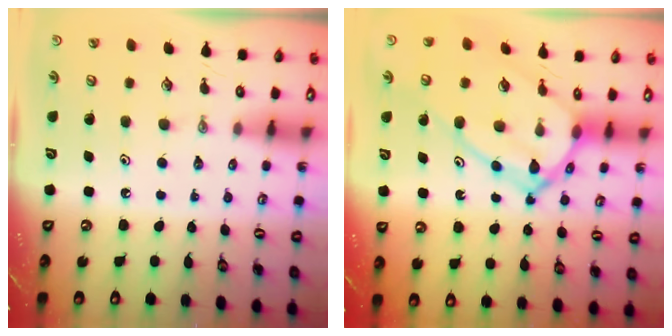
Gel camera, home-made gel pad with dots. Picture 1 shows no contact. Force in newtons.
{"total": 15.7, "press": 15.6, "slide": 1.5}